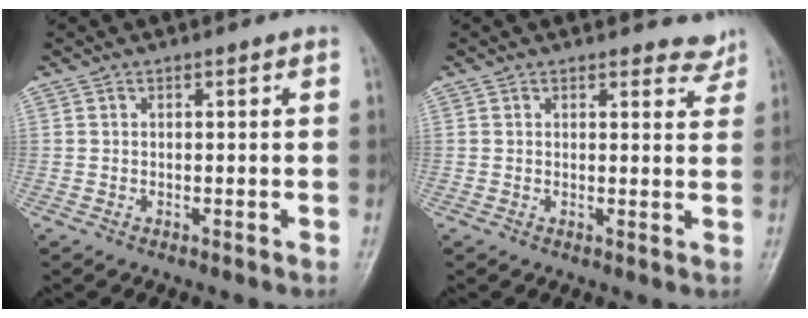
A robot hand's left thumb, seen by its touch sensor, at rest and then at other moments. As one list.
[{"total": 3.2, "force": [2.9, 1.3, 0.2], "torque": [0.022, -0.022, 0.023]}]